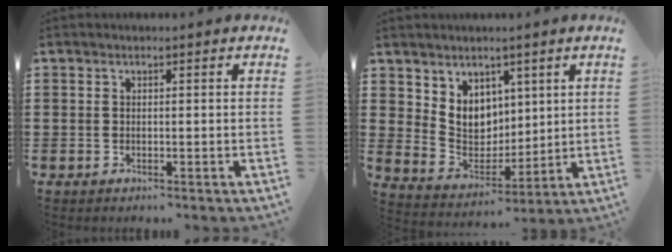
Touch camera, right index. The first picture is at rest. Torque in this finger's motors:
{"motor_torque": [0.33, 0.23, 0.22, 0.09]}